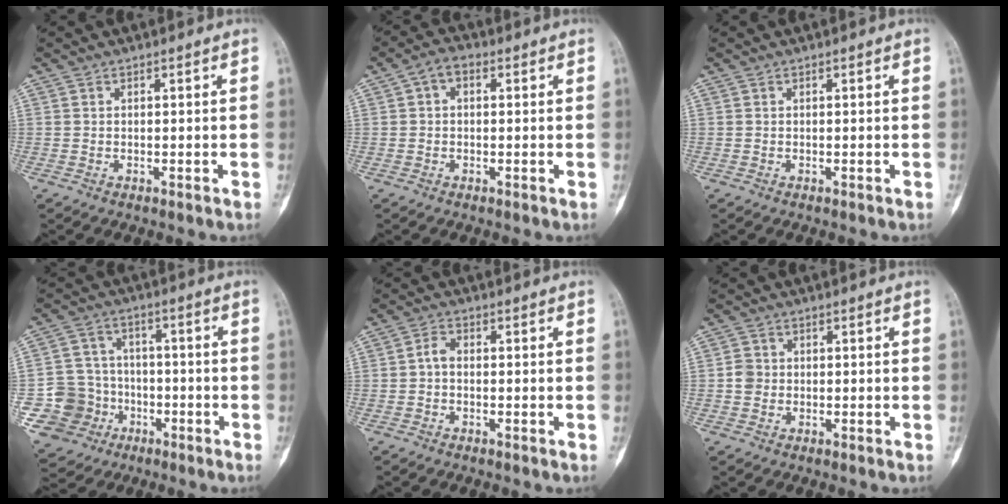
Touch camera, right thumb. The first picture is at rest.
{"total": 3.7, "force": [0.8, 2.4, 2.6], "torque": [-0.036, 0.016, 0.007]}
{"total": 0.0}
{"total": 12.0, "force": [-3.9, 11.1, 2.6], "torque": [-0.034, 0.044, -0.057]}
{"total": 2.1, "force": [-0.4, 1.3, 1.6], "torque": [-0.029, 0.008, -0.014]}
{"total": 2.3, "force": [-0.2, 2.1, 0.9], "torque": [-0.007, 0.006, -0.007]}